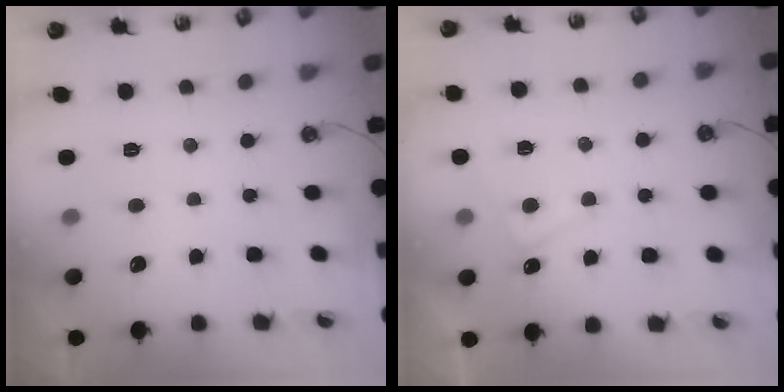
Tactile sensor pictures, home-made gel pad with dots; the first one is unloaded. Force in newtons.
{"total": 2.6, "press": 2.5, "slide": 0.3}